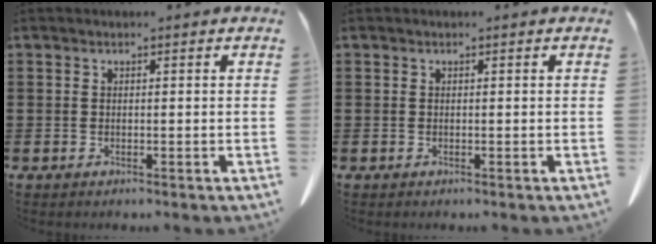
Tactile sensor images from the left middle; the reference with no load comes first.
{"total": 0.0}